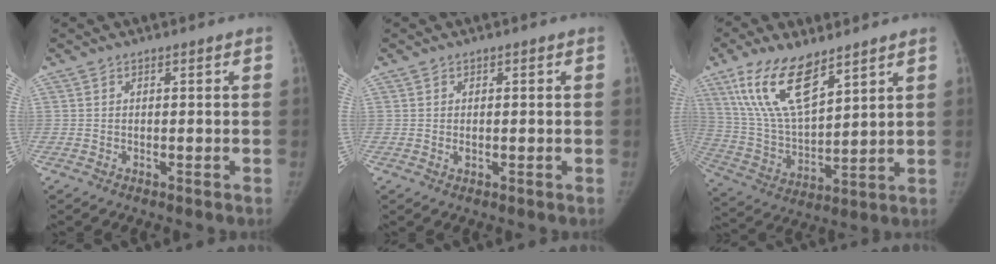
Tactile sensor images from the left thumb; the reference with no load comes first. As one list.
[{"total": 1.0, "force": [-0.1, 0.8, 0.6], "torque": [-0.007, 0.000, 0.000]}, {"total": 16.2, "force": [9.9, 6.3, 11.1], "torque": [-0.196, -0.040, 0.200]}]